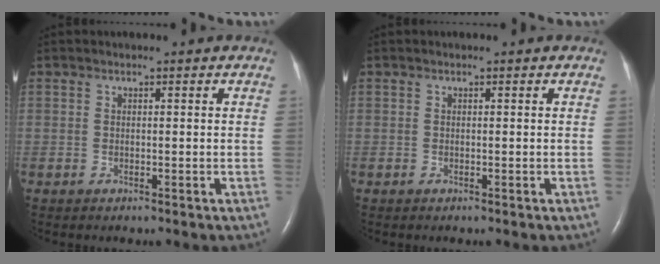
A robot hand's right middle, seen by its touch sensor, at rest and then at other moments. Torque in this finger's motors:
{"motor_torque": [-0.05, 0.09, 0.00, 0.01]}